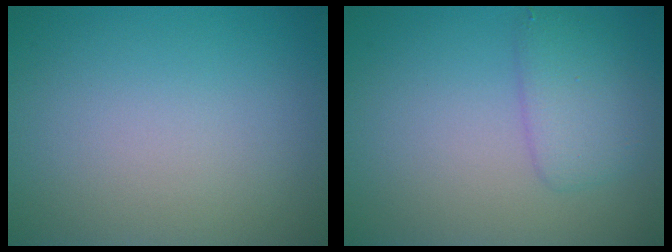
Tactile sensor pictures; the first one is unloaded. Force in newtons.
{"total": 2.8, "press": 2.8, "slide": 0.1}